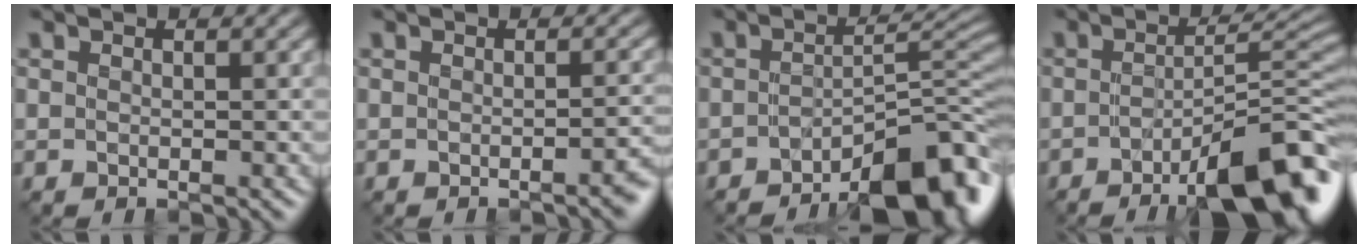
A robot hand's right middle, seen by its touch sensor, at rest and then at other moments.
{"total": 2.3, "force": [-1.3, 0.5, 1.8], "torque": [-0.009, 0.009, -0.014]}
{"total": 9.2, "force": [-6.1, 2.5, 6.4], "torque": [-0.079, 0.006, -0.089]}
{"total": 10.6, "force": [-5.8, 2.3, 8.6], "torque": [-0.109, 0.004, -0.080]}